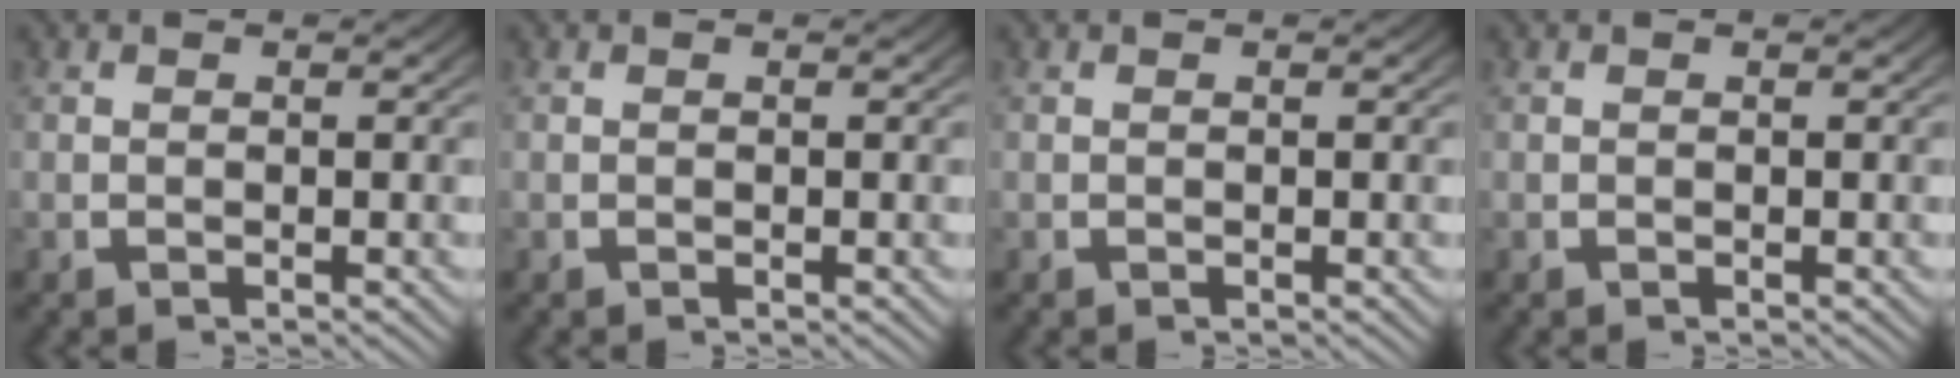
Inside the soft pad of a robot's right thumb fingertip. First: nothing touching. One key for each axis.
{"total": 0.0}
{"total": 0.0}
{"total": 0.0}